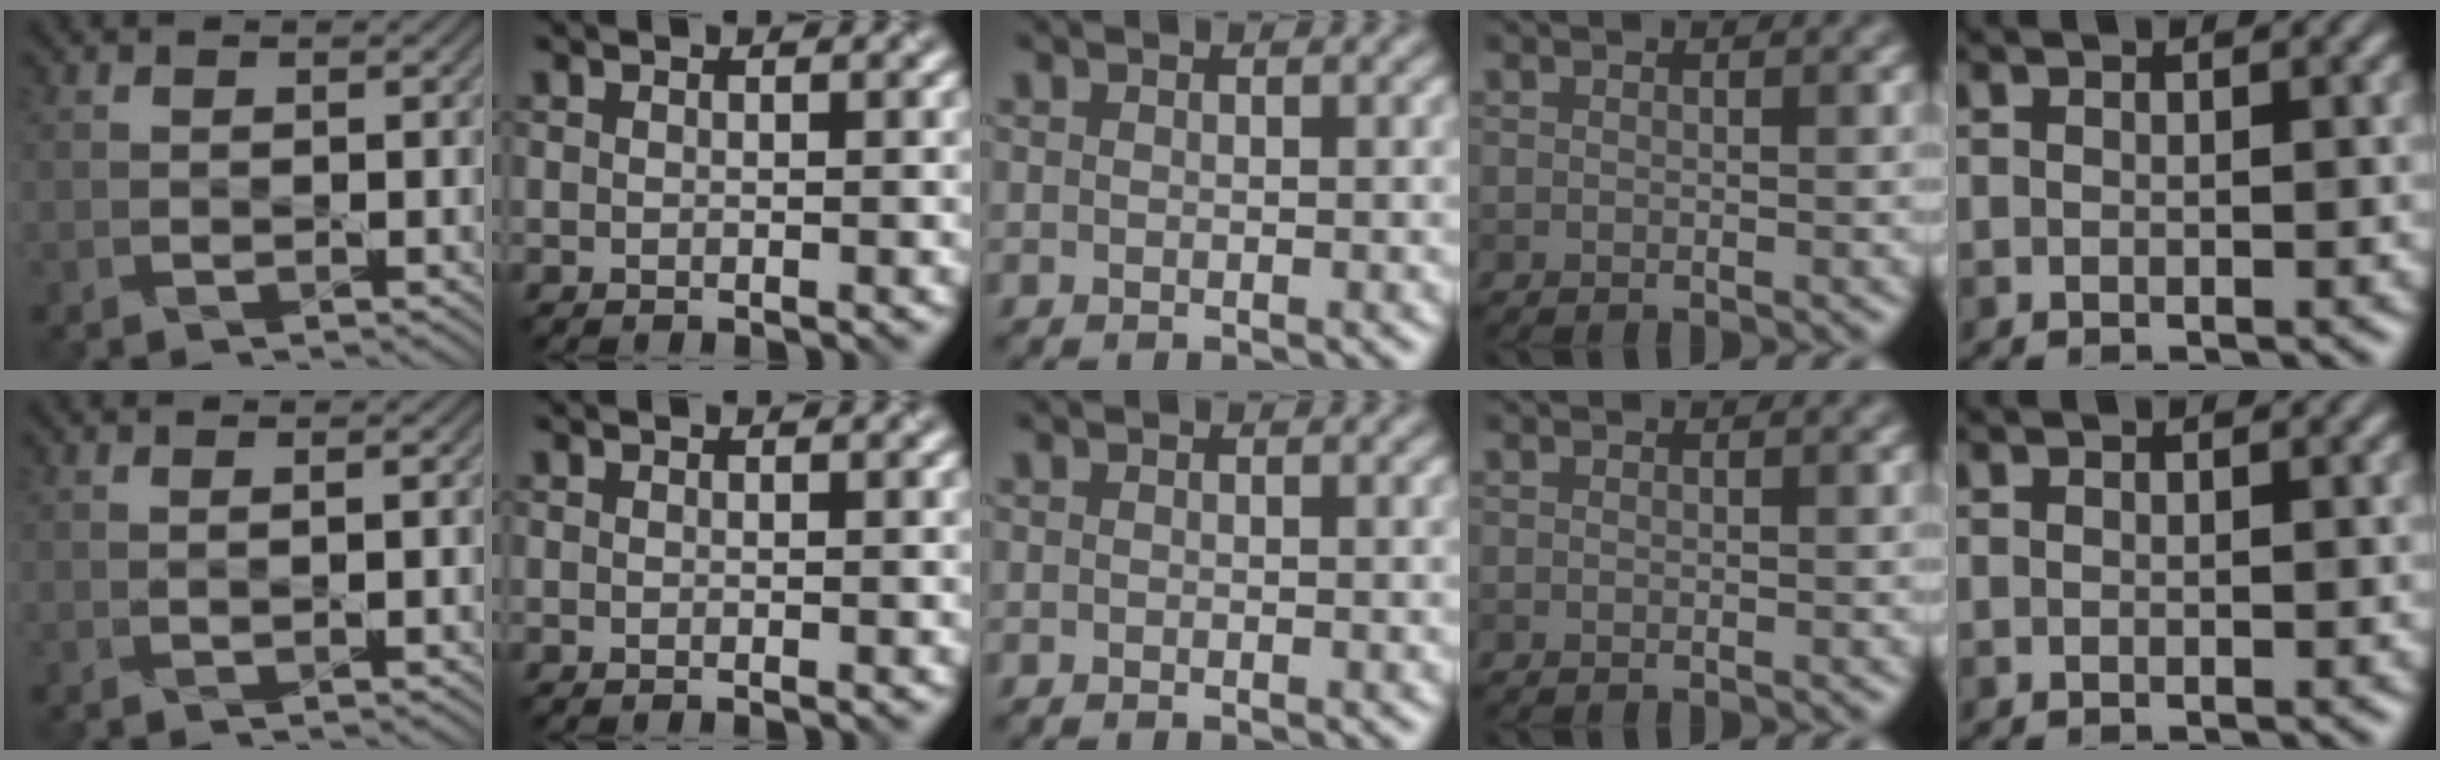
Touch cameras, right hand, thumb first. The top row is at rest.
{"thumb": {"total": 0.7, "force": [0.3, -0.3, 0.6], "torque": [-0.013, 0.005, 0.005]}}